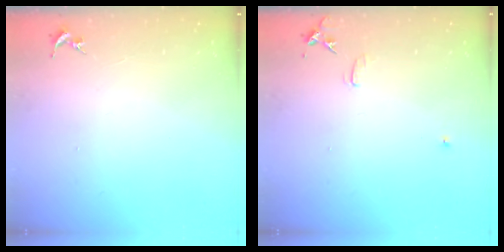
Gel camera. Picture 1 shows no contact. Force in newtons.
{"total": 7.6, "press": 7.6, "slide": 0.7}